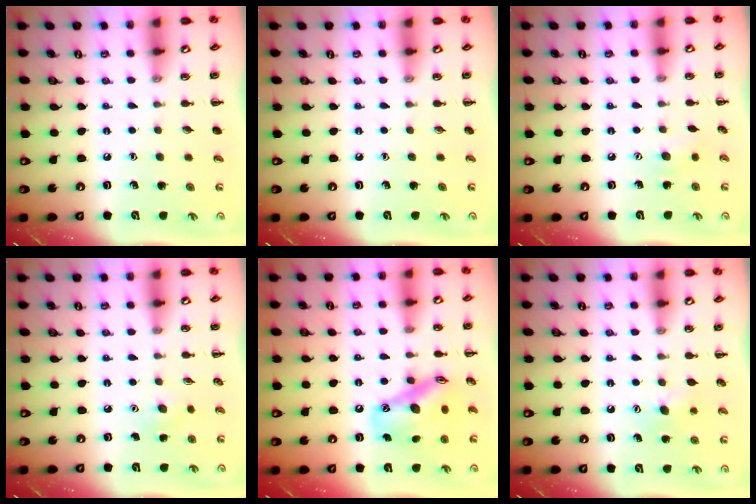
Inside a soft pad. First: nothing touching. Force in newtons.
{"total": 0.0}
{"total": 4.4, "press": 4.3, "slide": 1.1}
{"total": 5.2, "press": 5.0, "slide": 1.3}
{"total": 15.2, "press": 14.7, "slide": 3.6}
{"total": 6.9, "press": 6.7, "slide": 1.5}